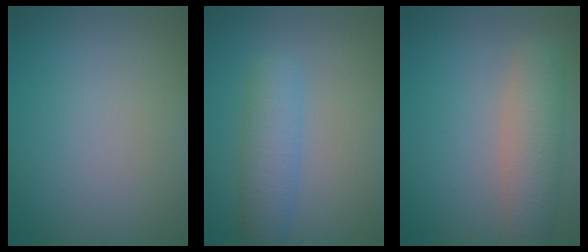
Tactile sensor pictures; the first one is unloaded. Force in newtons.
{"total": 3.5, "press": 3.5, "slide": 0.2}
{"total": 4.1, "press": 4.1, "slide": 0.1}